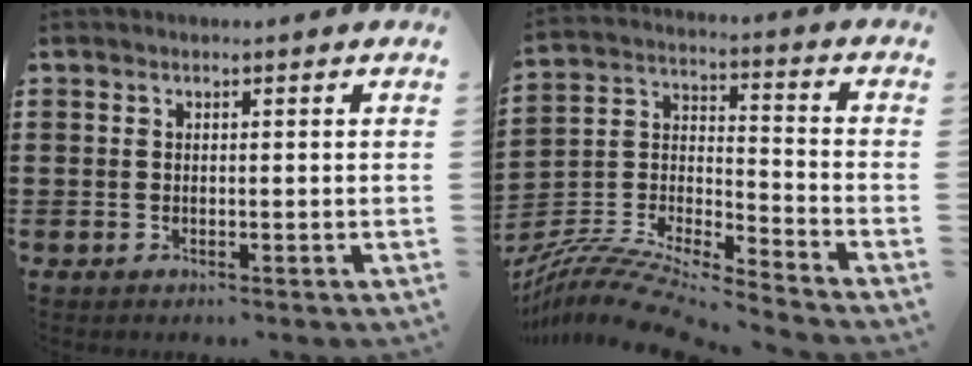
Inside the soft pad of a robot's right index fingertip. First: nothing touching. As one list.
[{"total": 9.9, "force": [-9.3, 1.2, 3.3], "torque": [-0.076, 0.011, -0.191]}]